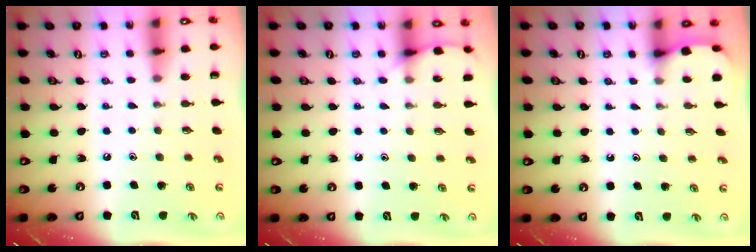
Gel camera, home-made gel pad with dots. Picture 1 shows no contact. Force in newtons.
{"total": 6.2, "press": 6.1, "slide": 0.8}
{"total": 2.2, "press": 2.2, "slide": 0.3}